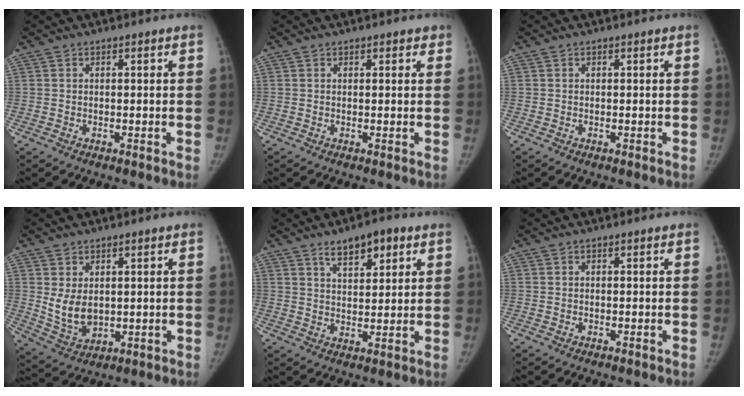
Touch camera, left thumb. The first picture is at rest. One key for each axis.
{"total": 1.0, "fx": 0.7, "fy": 0.6, "fz": 0.4, "tx": 0.008, "ty": -0.002, "tz": 0.005}
{"total": 0.0}
{"total": 6.8, "fx": 1.1, "fy": 4.6, "fz": 4.8, "tx": -0.072, "ty": -0.019, "tz": 0.041}
{"total": 7.6, "fx": 4.5, "fy": 3.4, "fz": 5.2, "tx": -0.055, "ty": -0.020, "tz": 0.071}
{"total": 0.0}